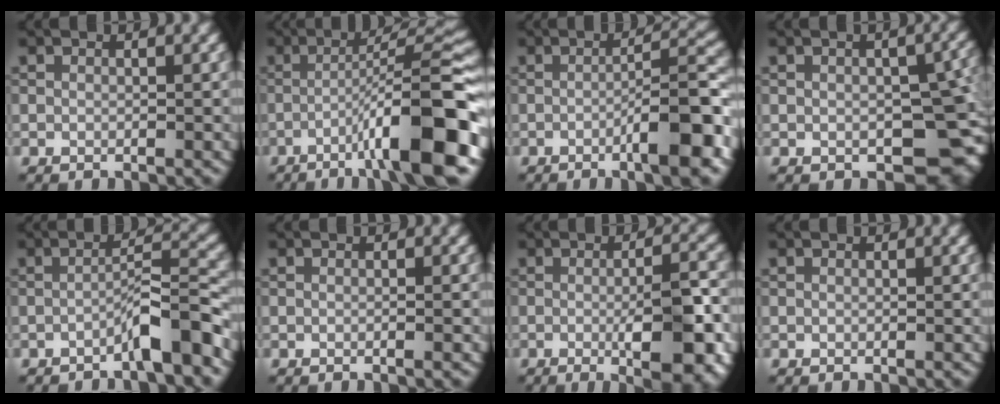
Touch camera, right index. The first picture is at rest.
{"total": 11.6, "force": [-4.3, 1.7, 10.7], "torque": [-0.140, 0.021, -0.066]}
{"total": 7.0, "force": [-2.7, 1.0, 6.4], "torque": [-0.085, 0.019, -0.048]}
{"total": 7.9, "force": [-1.7, 4.8, 6.1], "torque": [-0.073, -0.024, -0.009]}
{"total": 4.5, "force": [-2.7, 0.4, 3.6], "torque": [-0.057, 0.021, -0.052]}
{"total": 0.8, "force": [-0.2, 0.1, 0.8], "torque": [-0.007, 0.000, -0.006]}
{"total": 7.4, "force": [-1.6, 1.6, 7.1], "torque": [-0.099, 0.000, -0.021]}
{"total": 0.0}